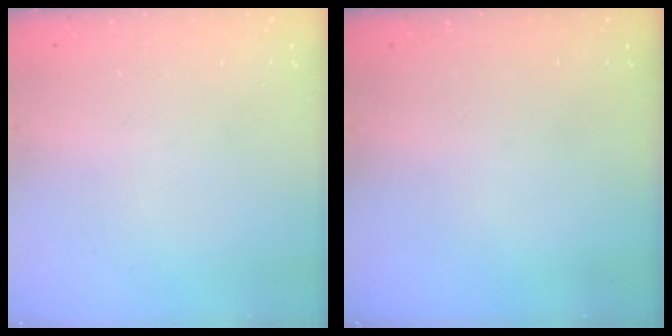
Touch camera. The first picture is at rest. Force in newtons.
{"total": 0.0}